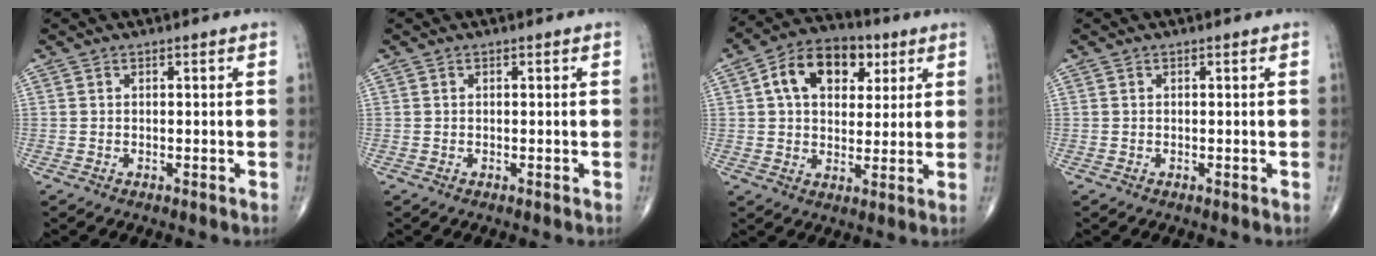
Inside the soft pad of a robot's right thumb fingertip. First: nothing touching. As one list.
[{"total": 0.0}, {"total": 13.5, "force": [4.5, 8.9, 9.1], "torque": [-0.117, 0.005, 0.068]}, {"total": 0.0}]